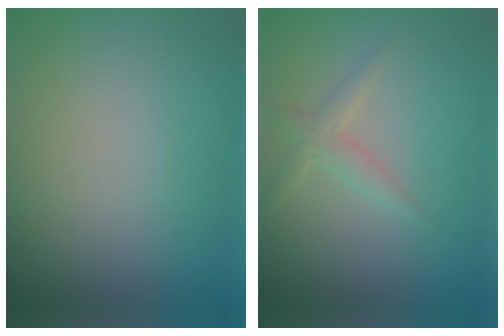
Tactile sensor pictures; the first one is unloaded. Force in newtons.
{"total": 1.5, "press": 1.5, "slide": 0.1}